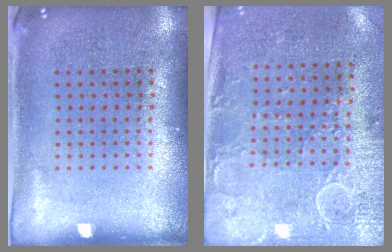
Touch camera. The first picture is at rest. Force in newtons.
{"total": 2.9, "press": 2.4, "slide": 1.7}